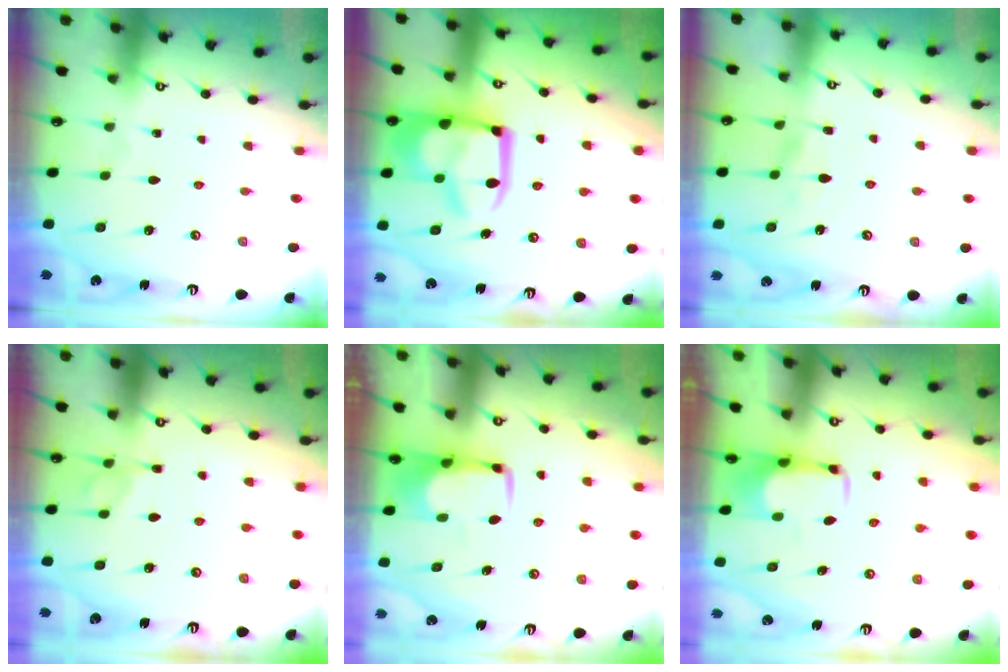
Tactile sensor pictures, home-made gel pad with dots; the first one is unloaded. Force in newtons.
{"total": 17.0, "press": 16.9, "slide": 2.0}
{"total": 2.3, "press": 2.1, "slide": 1.0}
{"total": 6.2, "press": 6.1, "slide": 0.8}
{"total": 1.6, "press": 1.4, "slide": 0.6}
{"total": 1.5, "press": 1.4, "slide": 0.4}